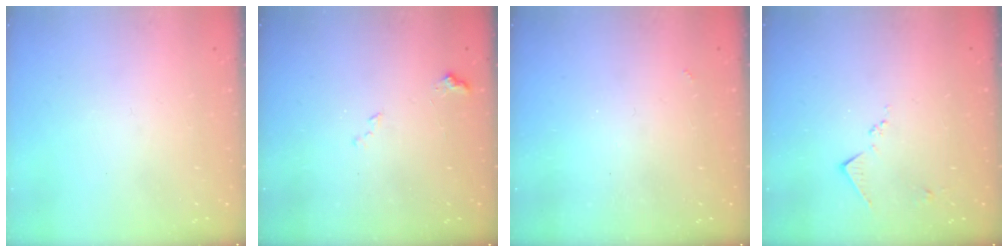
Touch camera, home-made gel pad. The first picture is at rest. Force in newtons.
{"total": 8.3, "press": 8.2, "slide": 1.0}
{"total": 2.5, "press": 2.5, "slide": 0.5}
{"total": 5.7, "press": 5.7, "slide": 0.8}